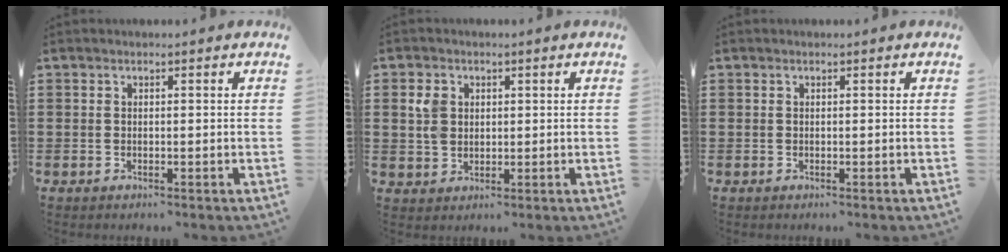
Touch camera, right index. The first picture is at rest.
{"total": 3.4, "force": [0.9, 2.8, 1.7], "torque": [-0.042, 0.013, 0.016]}
{"total": 0.0}